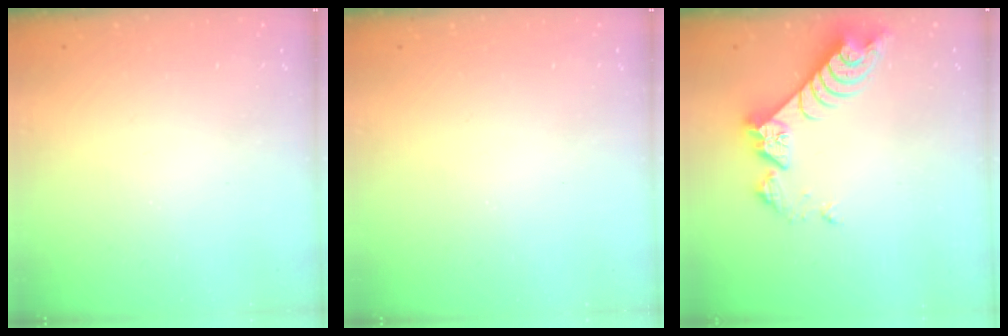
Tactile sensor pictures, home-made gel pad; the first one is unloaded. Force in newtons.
{"total": 0.0}
{"total": 8.0, "press": 8.0, "slide": 0.8}